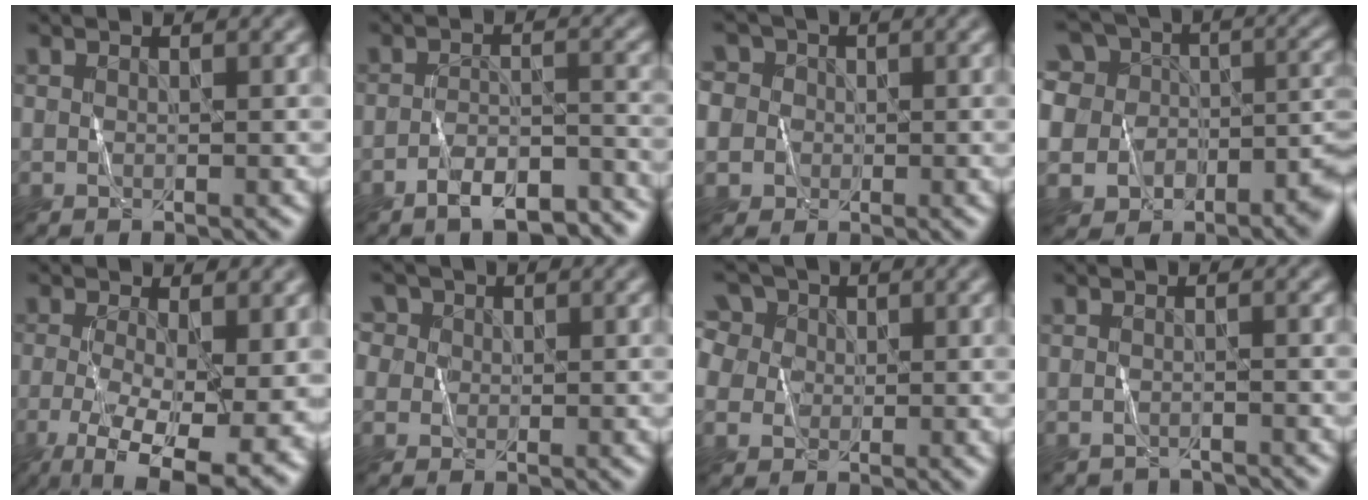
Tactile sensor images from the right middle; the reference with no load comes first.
{"total": 5.9, "force": [-4.8, 1.8, 3.0], "torque": [-0.046, 0.003, -0.074]}
{"total": 8.1, "force": [2.0, 7.3, 2.9], "torque": [-0.075, 0.038, 0.004]}
{"total": 14.3, "force": [-3.3, 12.0, 7.0], "torque": [-0.157, 0.002, -0.053]}
{"total": 12.0, "force": [-3.8, 5.1, 10.2], "torque": [-0.183, -0.027, -0.051]}
{"total": 4.6, "force": [2.2, 3.6, 1.7], "torque": [-0.046, 0.017, 0.022]}
{"total": 8.0, "force": [3.1, 6.3, 3.8], "torque": [-0.086, 0.033, 0.032]}
{"total": 2.0, "force": [-2.0, 0.1, -0.1], "torque": [0.002, -0.008, -0.031]}